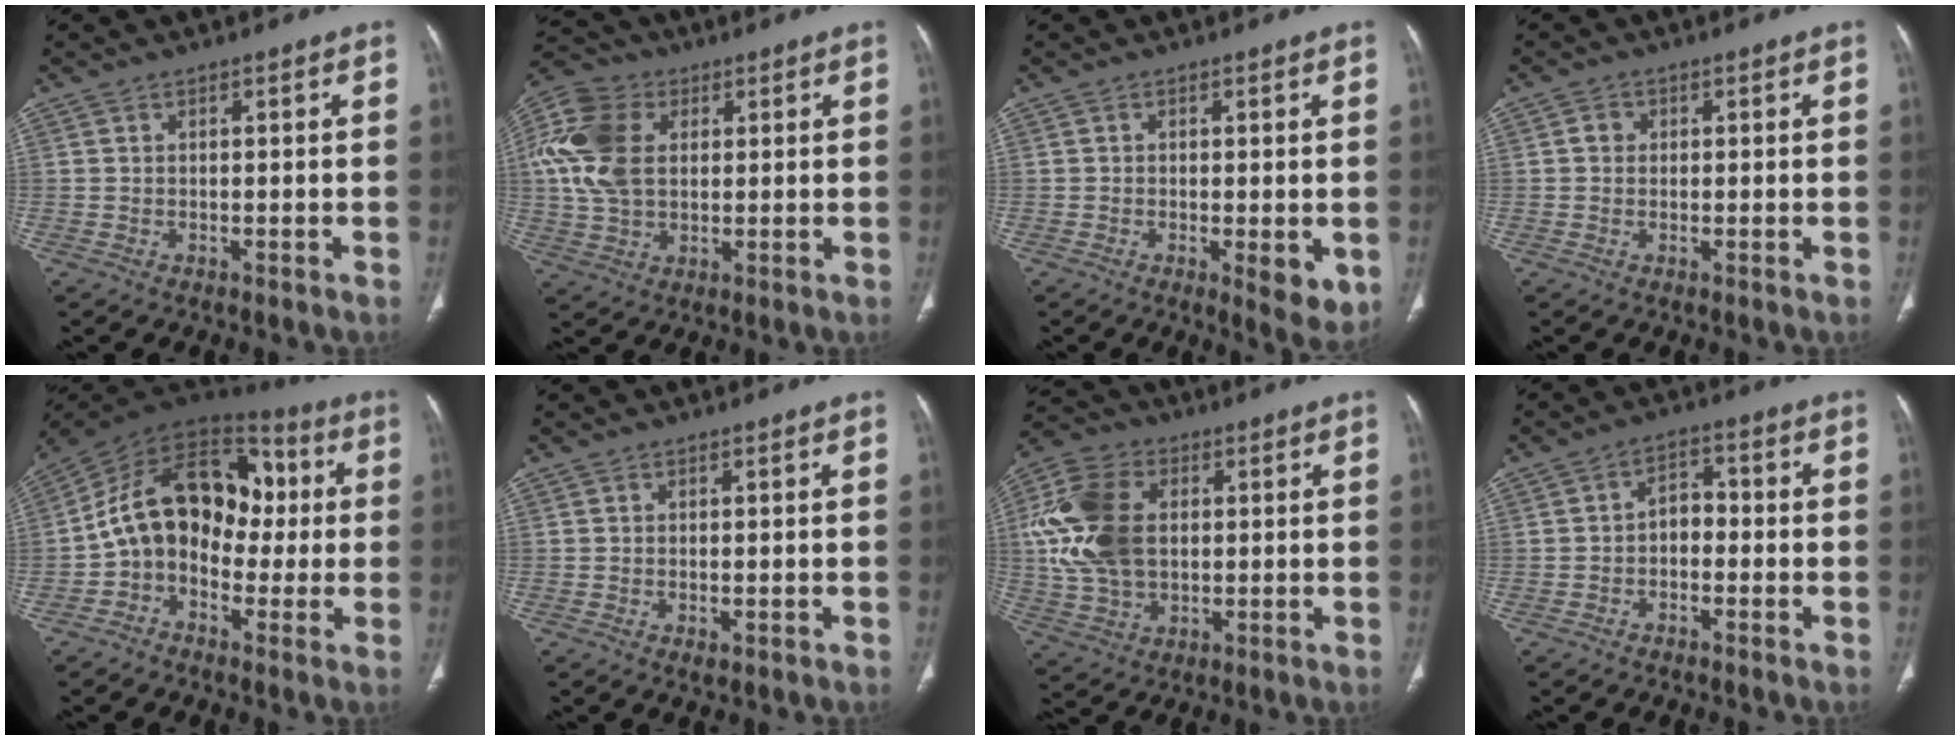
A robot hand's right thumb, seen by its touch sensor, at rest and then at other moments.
{"total": 14.5, "force": [2.7, 10.1, 10.0], "torque": [-0.206, 0.011, 0.047]}
{"total": 5.6, "force": [-1.3, 1.9, 5.1], "torque": [-0.067, -0.015, -0.015]}
{"total": 1.7, "force": [0.2, 1.5, 0.6], "torque": [-0.003, 0.003, 0.001]}
{"total": 17.0, "force": [-0.7, 12.4, 11.6], "torque": [-0.150, 0.053, -0.027]}
{"total": 1.1, "force": [-0.3, 0.6, 0.9], "torque": [-0.015, -0.003, -0.001]}
{"total": 16.4, "force": [2.0, 11.3, 11.8], "torque": [-0.228, 0.009, 0.038]}
{"total": 4.1, "force": [-1.1, 2.9, 2.6], "torque": [-0.022, 0.023, -0.029]}